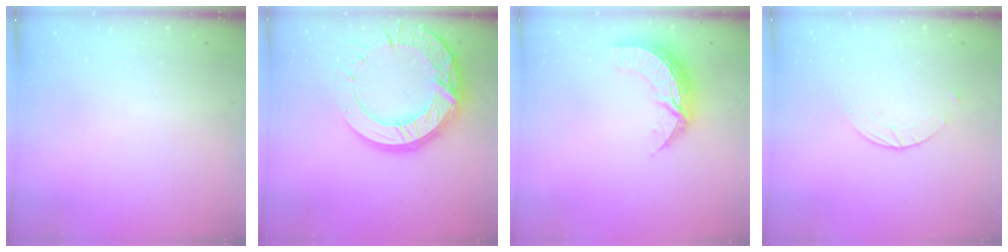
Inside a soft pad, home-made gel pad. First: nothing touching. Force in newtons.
{"total": 22.7, "press": 22.7, "slide": 1.8}
{"total": 10.0, "press": 10.0, "slide": 0.5}
{"total": 2.6, "press": 2.6, "slide": 0.4}